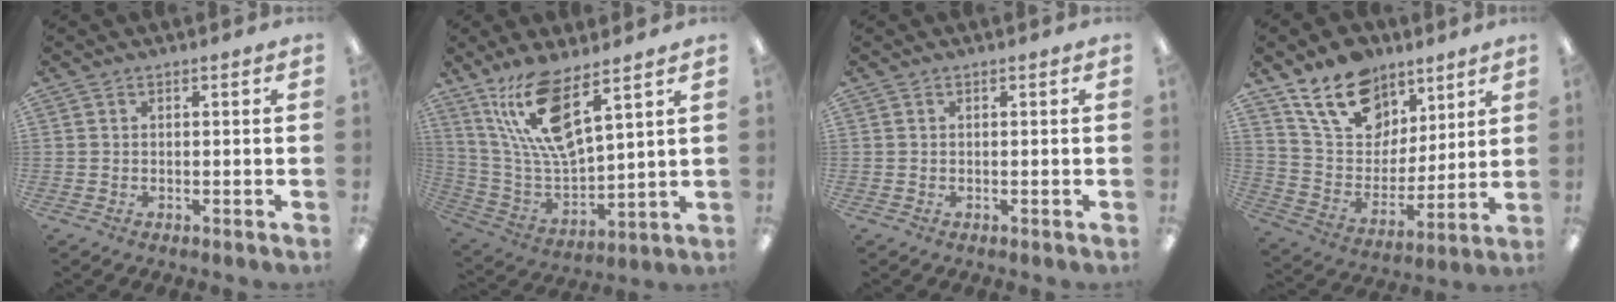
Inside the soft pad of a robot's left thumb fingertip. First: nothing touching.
{"total": 15.1, "force": [10.0, 4.4, 10.4], "torque": [-0.230, -0.052, 0.175]}
{"total": 0.0}
{"total": 18.0, "force": [11.6, 11.7, 7.2], "torque": [-0.135, -0.056, 0.220]}